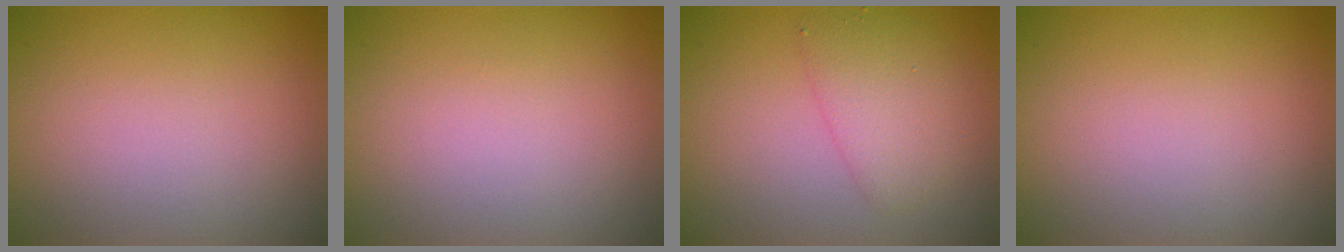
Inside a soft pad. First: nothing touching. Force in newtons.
{"total": 0.0}
{"total": 3.0, "press": 3.0, "slide": 0.1}
{"total": 0.0}